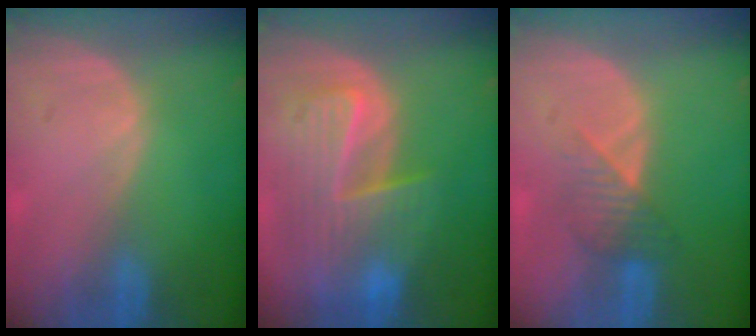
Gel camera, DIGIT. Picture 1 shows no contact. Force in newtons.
{"total": 10.2, "press": 8.9, "slide": 5.0}
{"total": 3.6, "press": 3.4, "slide": 1.4}